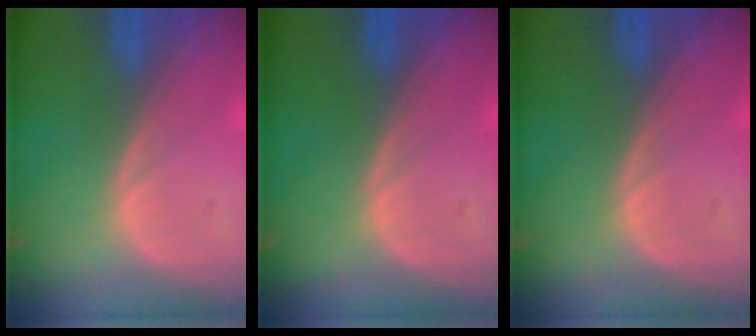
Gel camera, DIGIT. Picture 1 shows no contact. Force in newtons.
{"total": 0.0}
{"total": 0.0}